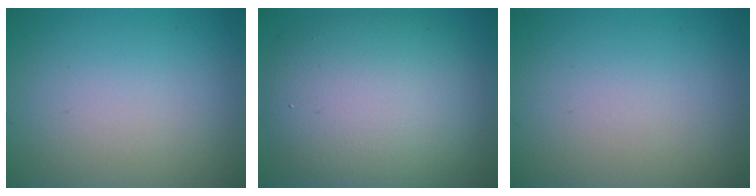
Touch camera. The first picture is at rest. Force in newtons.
{"total": 10.8, "press": 10.8, "slide": 0.3}
{"total": 0.0}